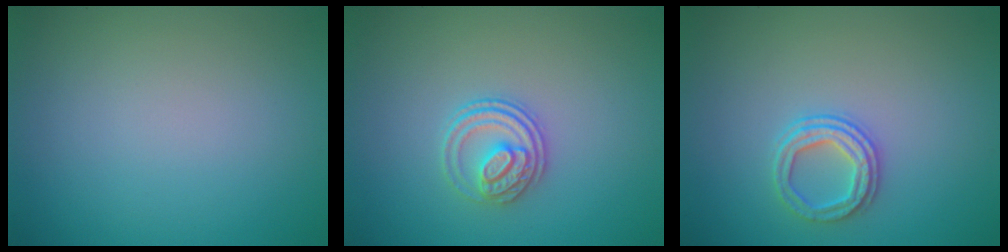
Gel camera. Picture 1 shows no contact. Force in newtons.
{"total": 2.8, "press": 2.6, "slide": 1.2}
{"total": 2.5, "press": 2.3, "slide": 1.0}